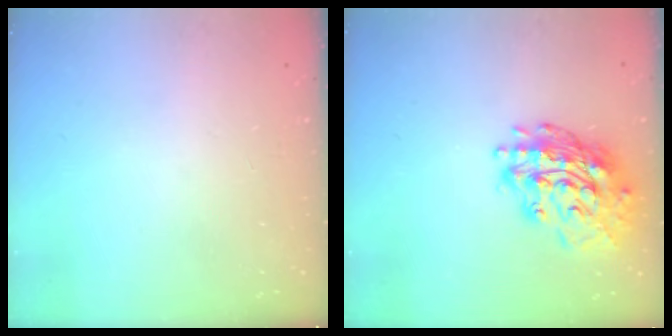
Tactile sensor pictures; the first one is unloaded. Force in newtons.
{"total": 20.0, "press": 19.9, "slide": 2.0}